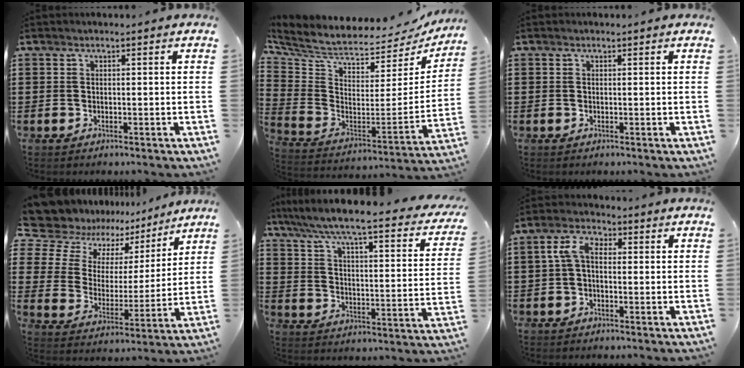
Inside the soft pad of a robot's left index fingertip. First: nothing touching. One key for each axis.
{"total": 5.5, "fx": 5.0, "fy": 1.2, "fz": 2.0, "tx": -0.071, "ty": -0.060, "tz": 0.080}
{"total": 0.0}
{"total": 8.3, "fx": 7.0, "fy": 4.5, "fz": 0.7, "tx": -0.066, "ty": -0.050, "tz": 0.127}
{"total": 5.6, "fx": 4.8, "fy": -0.5, "fz": 2.9, "tx": -0.081, "ty": -0.049, "tz": 0.072}
{"total": 5.0, "fx": 0.0, "fy": 2.7, "fz": 4.2, "tx": -0.104, "ty": 0.007, "tz": -0.008}